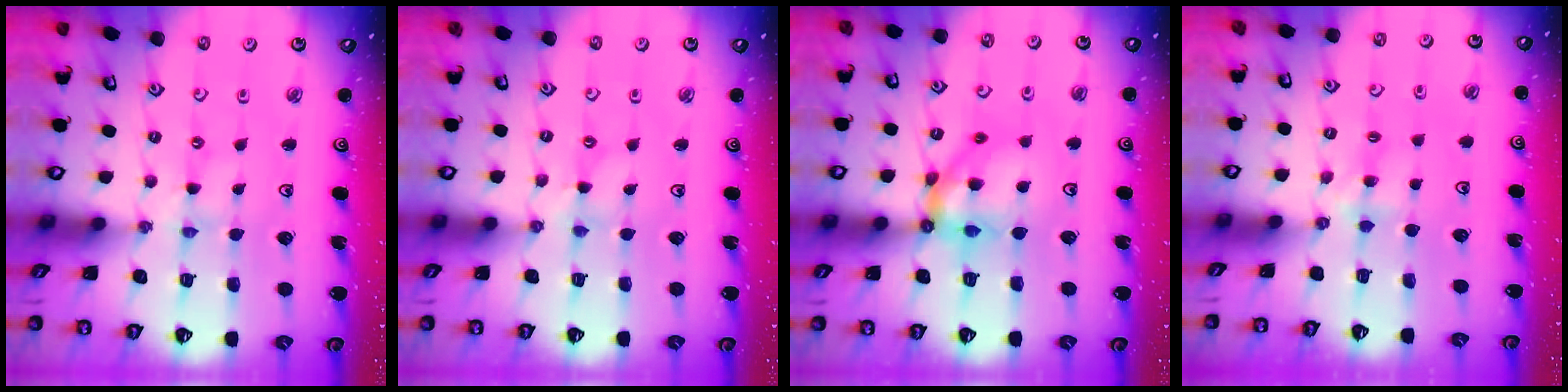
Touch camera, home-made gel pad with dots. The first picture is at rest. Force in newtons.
{"total": 0.0}
{"total": 11.7, "press": 11.6, "slide": 1.7}
{"total": 4.5, "press": 4.5, "slide": 0.6}